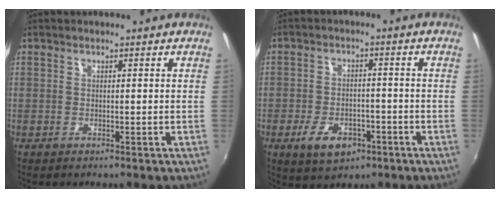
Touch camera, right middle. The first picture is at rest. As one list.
[{"total": 8.2, "force": [-4.4, 4.8, 5.1], "torque": [-0.118, -0.005, -0.066]}]